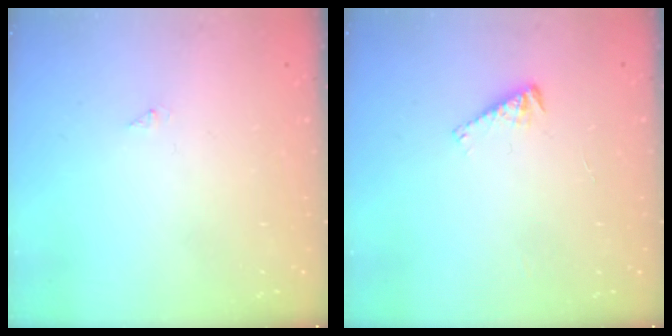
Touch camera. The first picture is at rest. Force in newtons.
{"total": 4.4, "press": 4.4, "slide": 0.5}